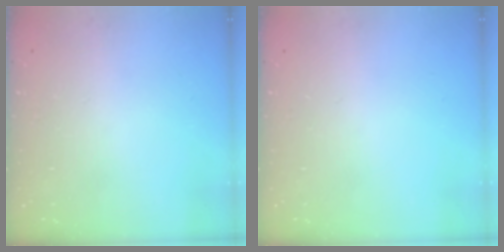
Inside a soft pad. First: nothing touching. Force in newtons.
{"total": 0.0}